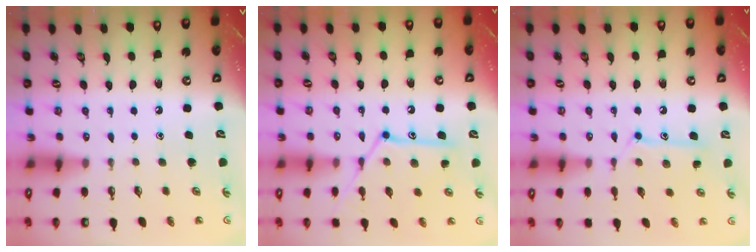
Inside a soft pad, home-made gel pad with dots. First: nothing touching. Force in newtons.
{"total": 14.1, "press": 14.1, "slide": 0.9}
{"total": 10.6, "press": 10.6, "slide": 0.0}